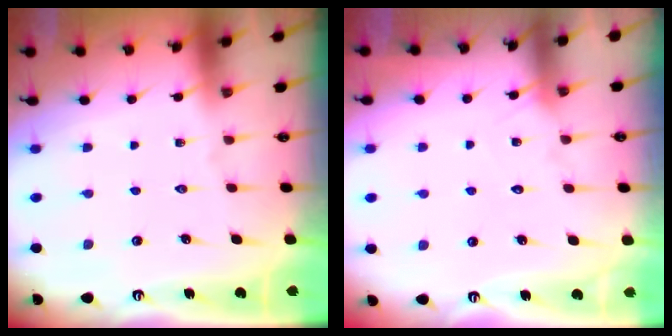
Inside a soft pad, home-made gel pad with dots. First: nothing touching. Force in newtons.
{"total": 5.0, "press": 5.0, "slide": 0.5}